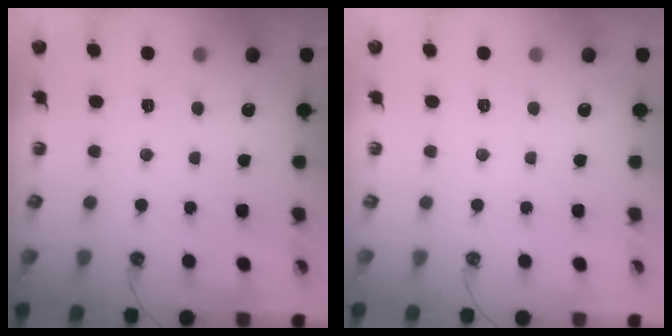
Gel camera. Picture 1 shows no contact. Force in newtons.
{"total": 0.0}